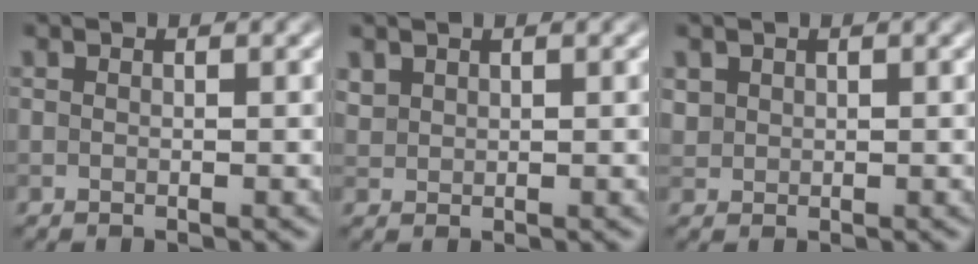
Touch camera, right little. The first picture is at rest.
{"total": 1.1, "force": [0.9, 0.5, 0.2], "torque": [-0.009, 0.001, 0.024]}
{"total": 1.0, "force": [0.5, 0.8, 0.1], "torque": [-0.001, -0.003, 0.016]}